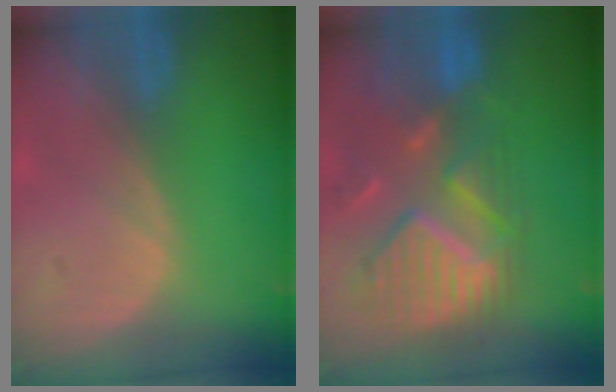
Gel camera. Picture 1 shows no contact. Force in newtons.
{"total": 11.8, "press": 10.4, "slide": 5.7}